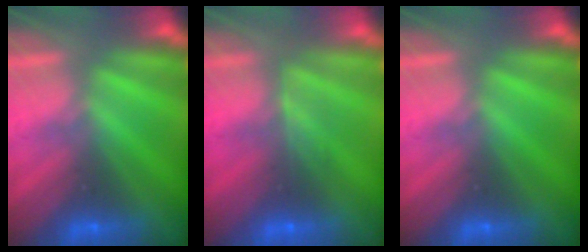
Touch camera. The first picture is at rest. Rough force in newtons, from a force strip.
{"total": 2.4}
{"total": 0.0}